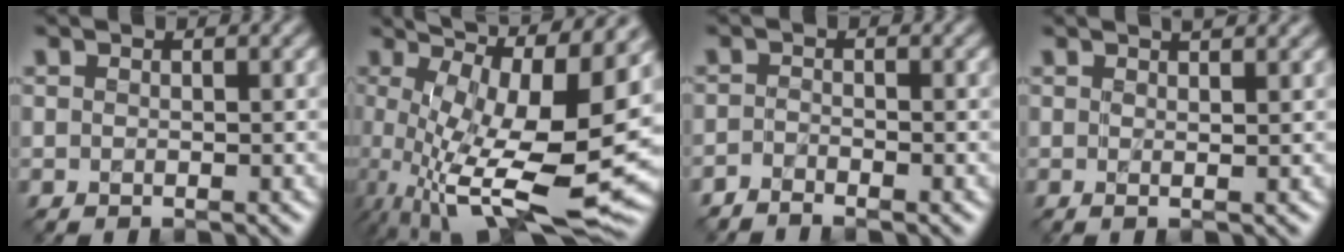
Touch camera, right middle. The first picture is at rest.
{"total": 16.8, "force": [1.2, 5.8, 15.7], "torque": [-0.242, 0.000, 0.041]}
{"total": 1.5, "force": [-1.4, 0.1, 0.4], "torque": [-0.006, -0.007, -0.033]}
{"total": 3.7, "force": [1.9, 1.4, 2.8], "torque": [-0.017, 0.015, -0.006]}